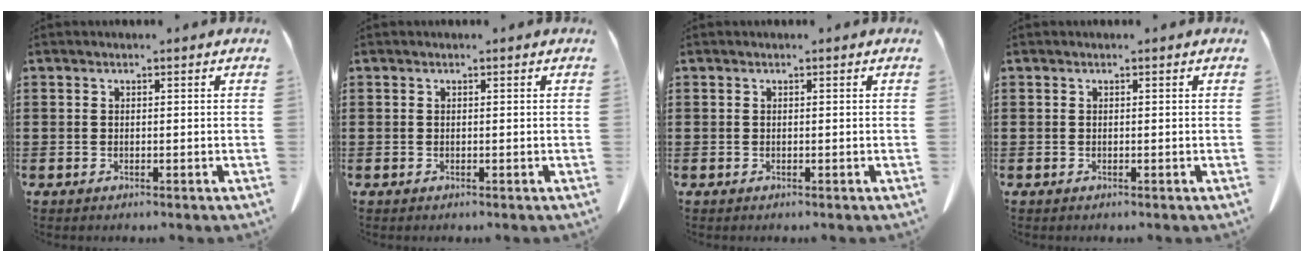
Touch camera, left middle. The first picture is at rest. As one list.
[{"total": 0.0}, {"total": 0.0}, {"total": 0.0}]